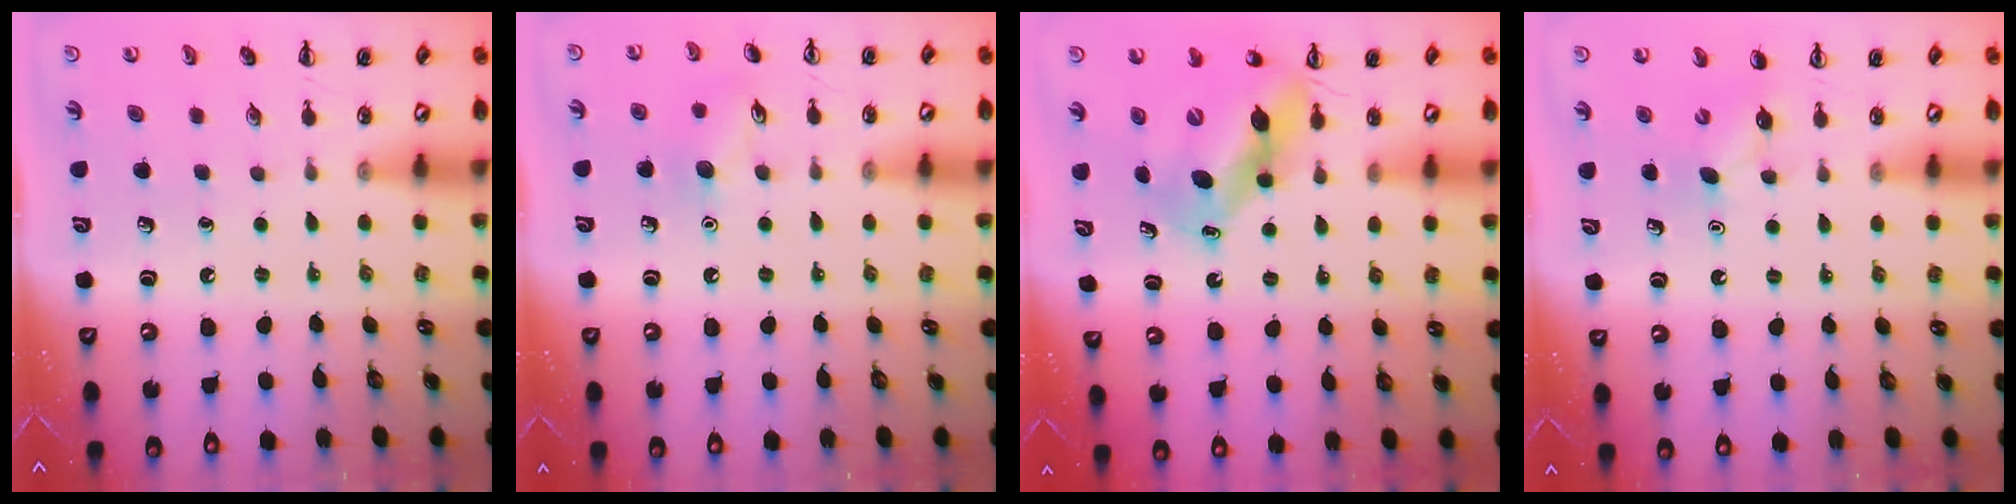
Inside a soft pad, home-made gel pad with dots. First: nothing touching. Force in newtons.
{"total": 7.3, "press": 7.2, "slide": 1.2}
{"total": 9.8, "press": 9.4, "slide": 2.6}
{"total": 4.0, "press": 3.9, "slide": 0.9}